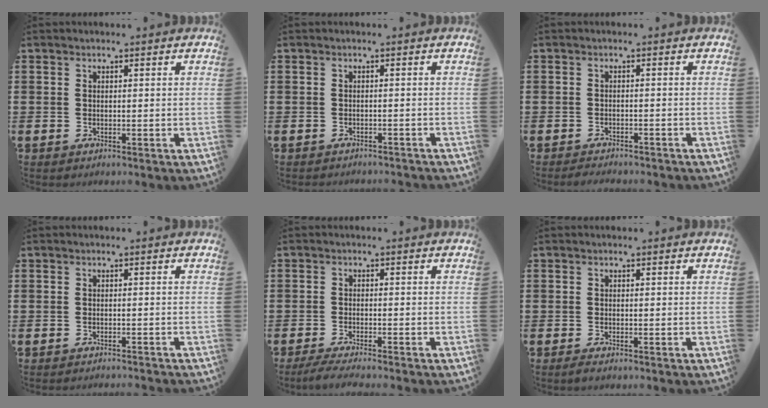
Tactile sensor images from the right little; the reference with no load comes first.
{"total": 0.9, "force": [-0.9, 0.0, 0.0], "torque": [-0.002, 0.001, -0.019]}
{"total": 1.3, "force": [-1.3, 0.1, 0.1], "torque": [-0.007, 0.002, -0.027]}
{"total": 0.7, "force": [-0.7, -0.2, 0.0], "torque": [0.001, 0.000, -0.014]}
{"total": 2.2, "force": [-1.7, 0.0, 1.4], "torque": [-0.021, 0.000, -0.030]}
{"total": 0.7, "force": [-0.3, 0.1, 0.6], "torque": [-0.011, -0.002, -0.006]}